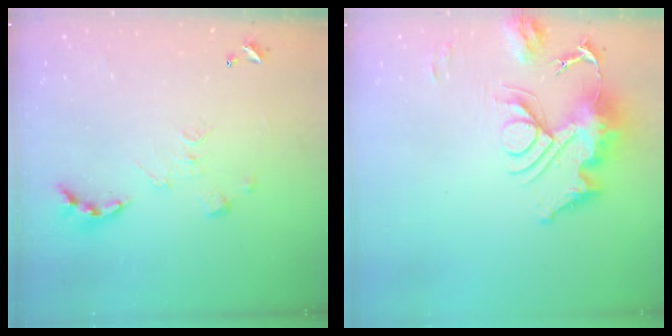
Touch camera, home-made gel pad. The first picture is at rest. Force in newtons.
{"total": 15.1, "press": 15.0, "slide": 1.8}